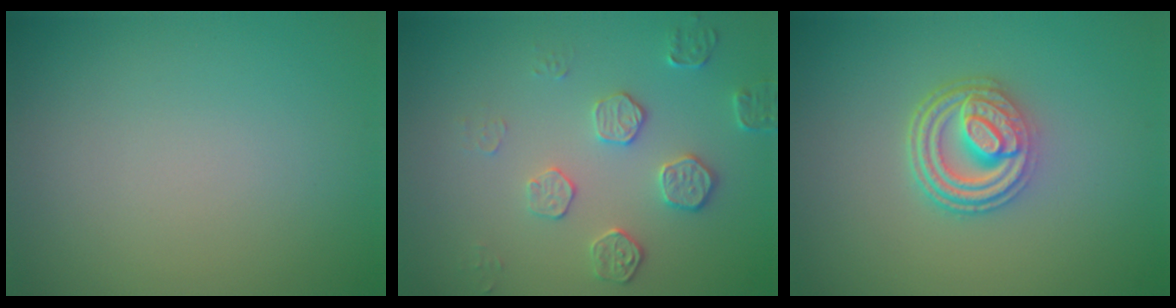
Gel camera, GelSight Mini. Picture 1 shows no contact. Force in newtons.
{"total": 2.2, "press": 1.8, "slide": 1.2}
{"total": 4.7, "press": 3.6, "slide": 3.0}